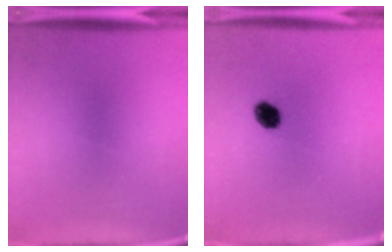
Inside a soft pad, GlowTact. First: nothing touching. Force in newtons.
{"total": 4.5}